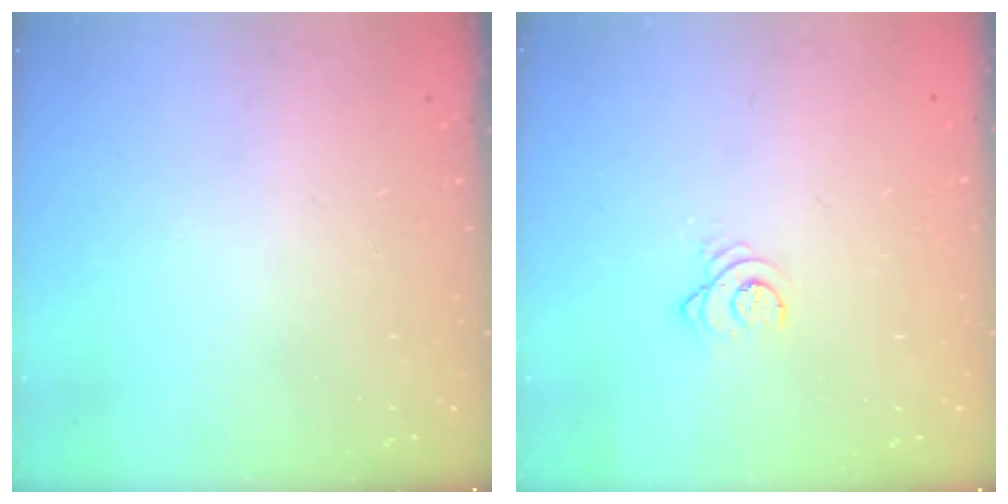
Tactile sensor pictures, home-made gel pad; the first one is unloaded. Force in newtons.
{"total": 3.3, "press": 3.3, "slide": 0.2}